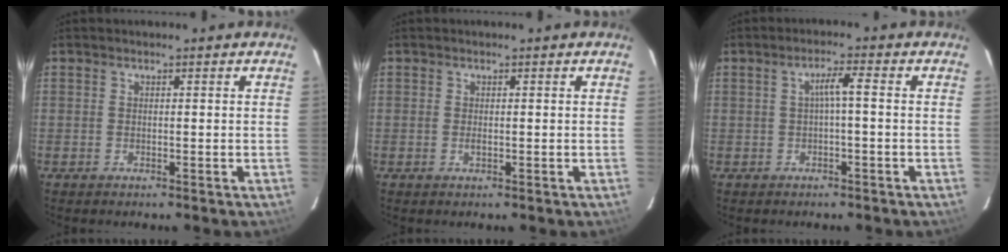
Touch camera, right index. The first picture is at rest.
{"total": 0.9, "force": [-0.1, 0.4, 0.8], "torque": [-0.016, -0.001, -0.003]}
{"total": 2.8, "force": [-0.3, 0.0, 2.8], "torque": [-0.054, 0.008, -0.002]}